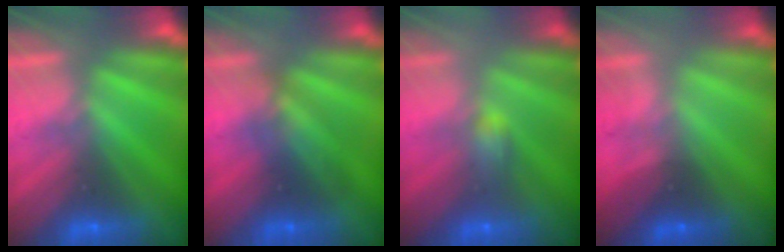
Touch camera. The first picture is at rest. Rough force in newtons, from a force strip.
{"total": 2.7}
{"total": 2.2}
{"total": 1.8}